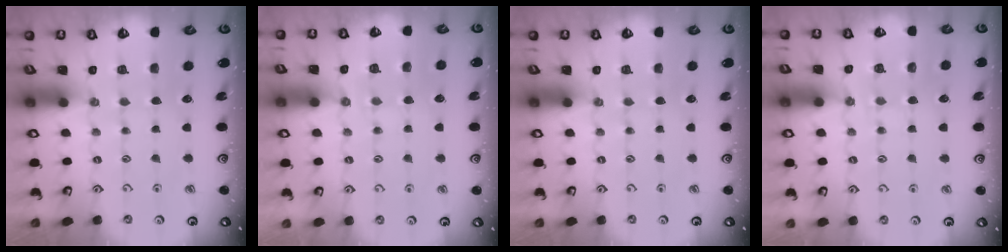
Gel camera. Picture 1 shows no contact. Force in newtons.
{"total": 2.5, "press": 2.5, "slide": 0.4}
{"total": 0.0}
{"total": 5.6, "press": 5.6, "slide": 0.6}